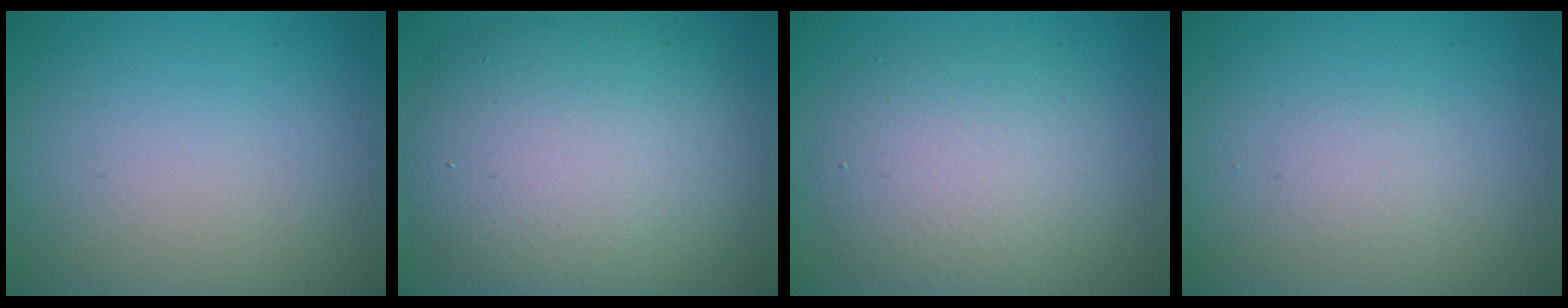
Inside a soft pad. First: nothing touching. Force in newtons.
{"total": 10.7, "press": 10.6, "slide": 0.8}
{"total": 5.4, "press": 5.3, "slide": 0.4}
{"total": 1.0, "press": 0.9, "slide": 0.1}